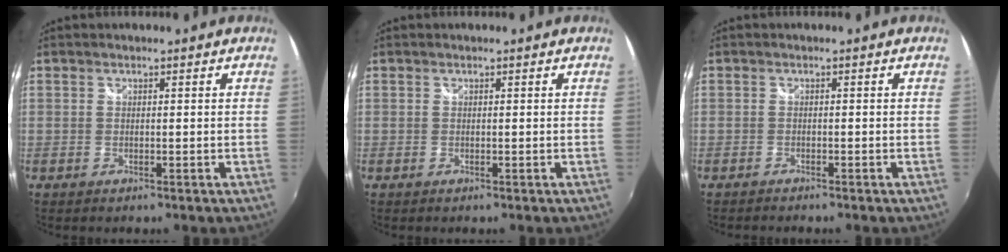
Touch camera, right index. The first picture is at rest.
{"total": 0.0}
{"total": 1.5, "force": [-1.4, 0.1, 0.3], "torque": [-0.017, -0.007, -0.026]}